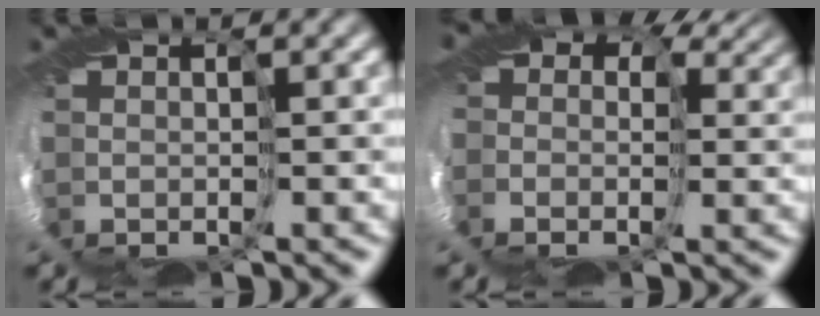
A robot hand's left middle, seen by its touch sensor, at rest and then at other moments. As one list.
[{"total": 13.2, "force": [3.8, 9.7, 8.1], "torque": [-0.151, 0.024, 0.026]}]